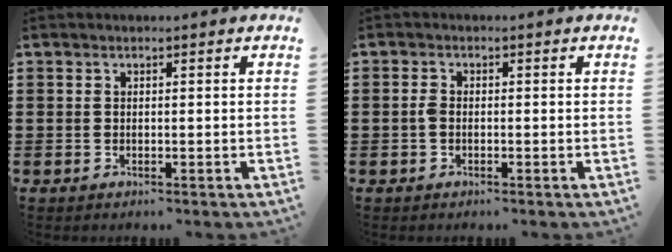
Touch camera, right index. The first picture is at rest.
{"total": 1.5, "force": [-0.4, 0.8, 1.1], "torque": [-0.039, -0.004, -0.012]}